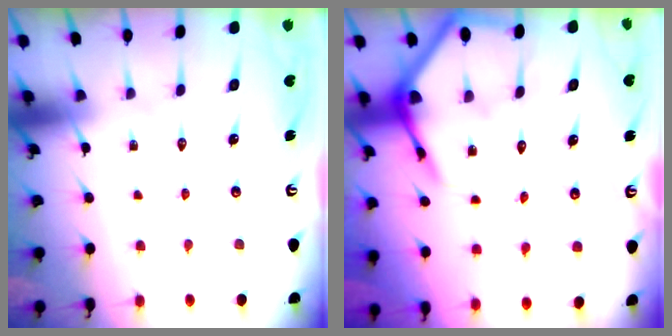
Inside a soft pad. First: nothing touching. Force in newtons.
{"total": 6.7, "press": 6.7, "slide": 0.7}